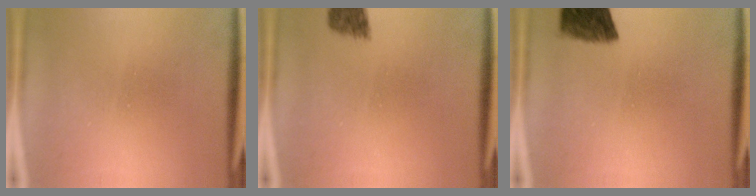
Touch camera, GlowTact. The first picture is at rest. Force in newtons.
{"total": 2.3}
{"total": 8.0}